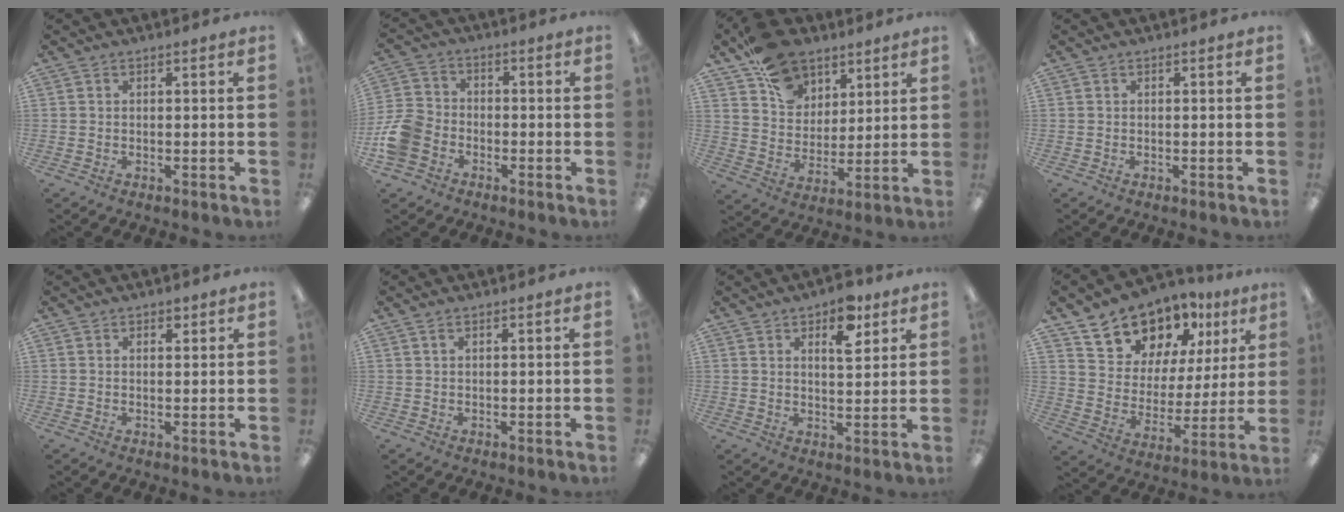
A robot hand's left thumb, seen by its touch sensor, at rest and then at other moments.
{"total": 9.3, "force": [-4.2, 7.0, 4.4], "torque": [-0.103, 0.032, -0.077]}
{"total": 15.5, "force": [10.2, 10.1, 5.7], "torque": [-0.099, -0.053, 0.195]}
{"total": 0.0}
{"total": 1.6, "force": [1.2, 1.0, 0.5], "torque": [-0.002, -0.002, 0.020]}
{"total": 1.3, "force": [0.8, 0.6, 0.9], "torque": [-0.021, 0.002, 0.013]}
{"total": 8.6, "force": [5.2, 4.0, 5.5], "torque": [-0.064, -0.023, 0.083]}
{"total": 15.1, "force": [12.6, 7.8, 3.4], "torque": [-0.078, -0.094, 0.235]}